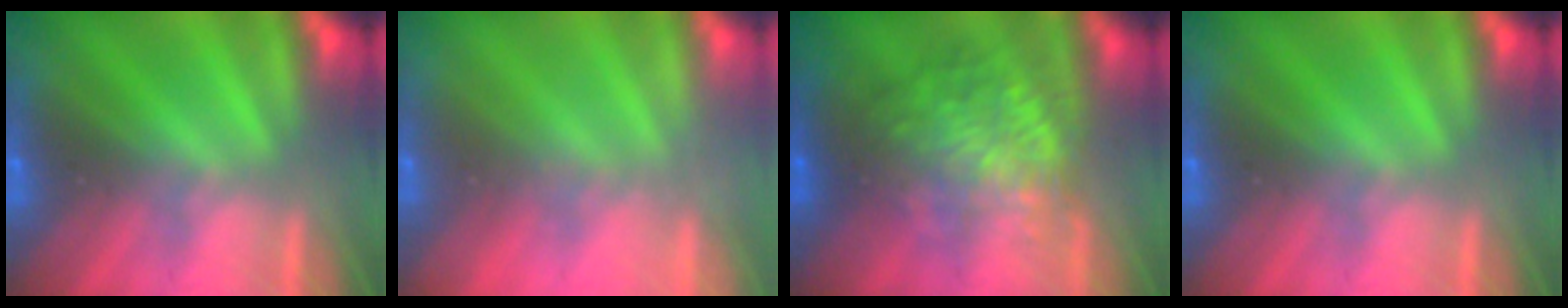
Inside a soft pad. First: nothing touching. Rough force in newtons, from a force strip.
{"total": 2.0}
{"total": 7.9}
{"total": 0.0}